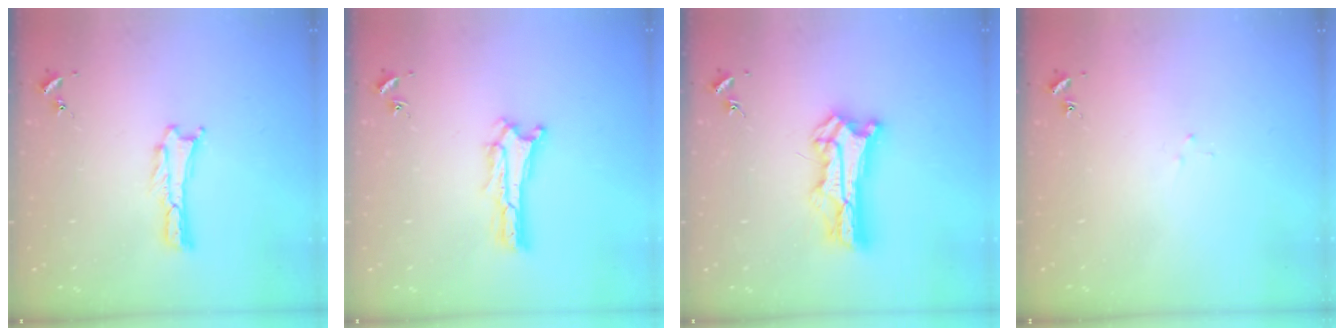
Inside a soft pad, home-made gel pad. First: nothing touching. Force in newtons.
{"total": 0.7, "press": 0.6, "slide": 0.2}
{"total": 10.7, "press": 10.6, "slide": 1.0}
{"total": 1.8, "press": 1.8, "slide": 0.1}